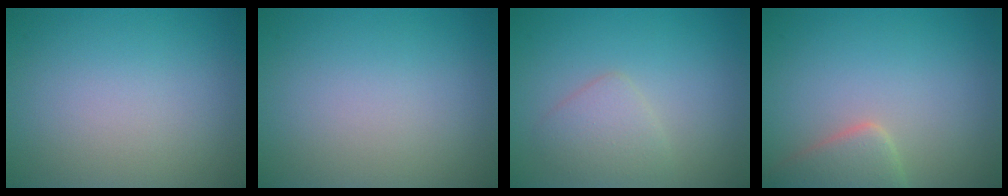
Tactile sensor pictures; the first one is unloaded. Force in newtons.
{"total": 0.0}
{"total": 2.2, "press": 2.2, "slide": 0.2}
{"total": 3.3, "press": 3.3, "slide": 0.3}